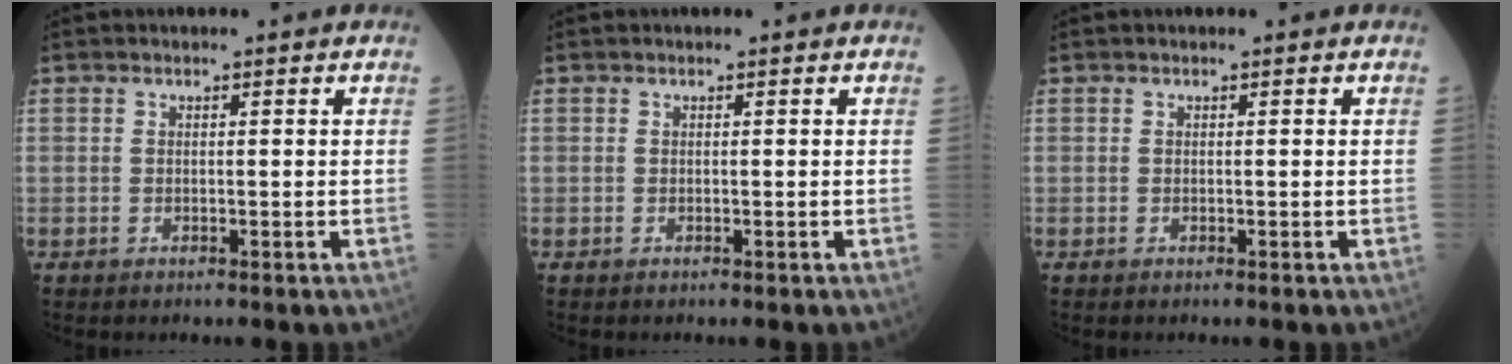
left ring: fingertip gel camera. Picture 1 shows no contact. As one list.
[{"total": 0.0}, {"total": 0.0}]